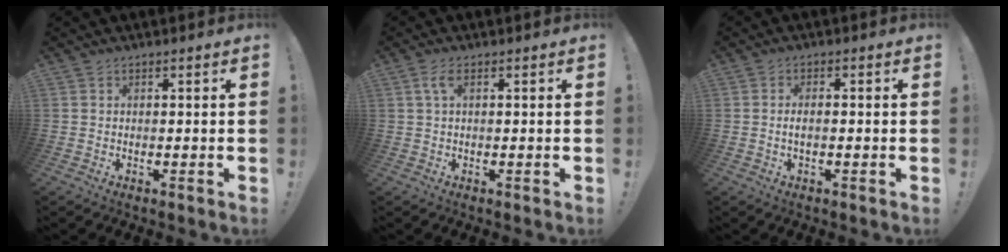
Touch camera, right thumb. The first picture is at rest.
{"total": 2.8, "force": [0.9, 0.8, 2.5], "torque": [-0.049, 0.002, 0.013]}
{"total": 2.4, "force": [-0.3, 0.8, 2.2], "torque": [-0.039, 0.004, -0.007]}